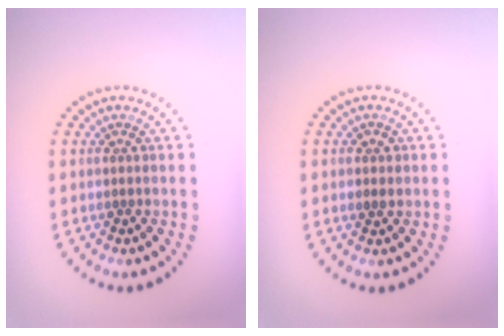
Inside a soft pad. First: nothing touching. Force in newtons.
{"total": 1.2, "press": 1.2, "slide": 0.2}